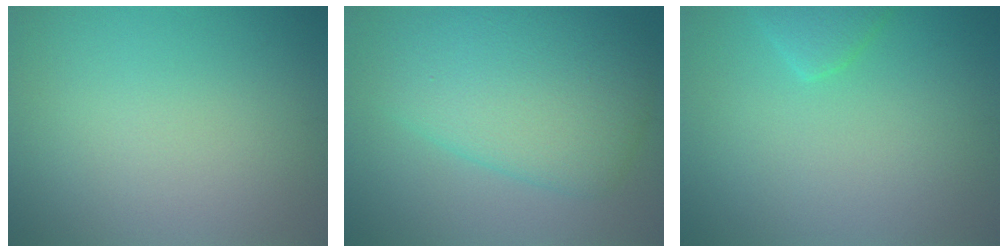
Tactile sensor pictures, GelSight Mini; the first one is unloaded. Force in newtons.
{"total": 7.5, "press": 7.5, "slide": 0.1}
{"total": 1.8, "press": 1.8, "slide": 0.1}